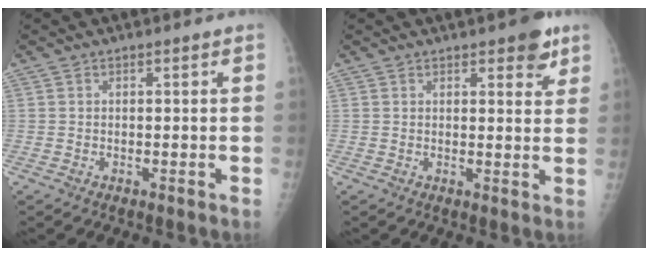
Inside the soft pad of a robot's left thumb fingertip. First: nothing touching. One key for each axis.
{"total": 4.8, "fx": 2.9, "fy": 2.0, "fz": 3.3, "tx": -0.022, "ty": -0.013, "tz": 0.031}